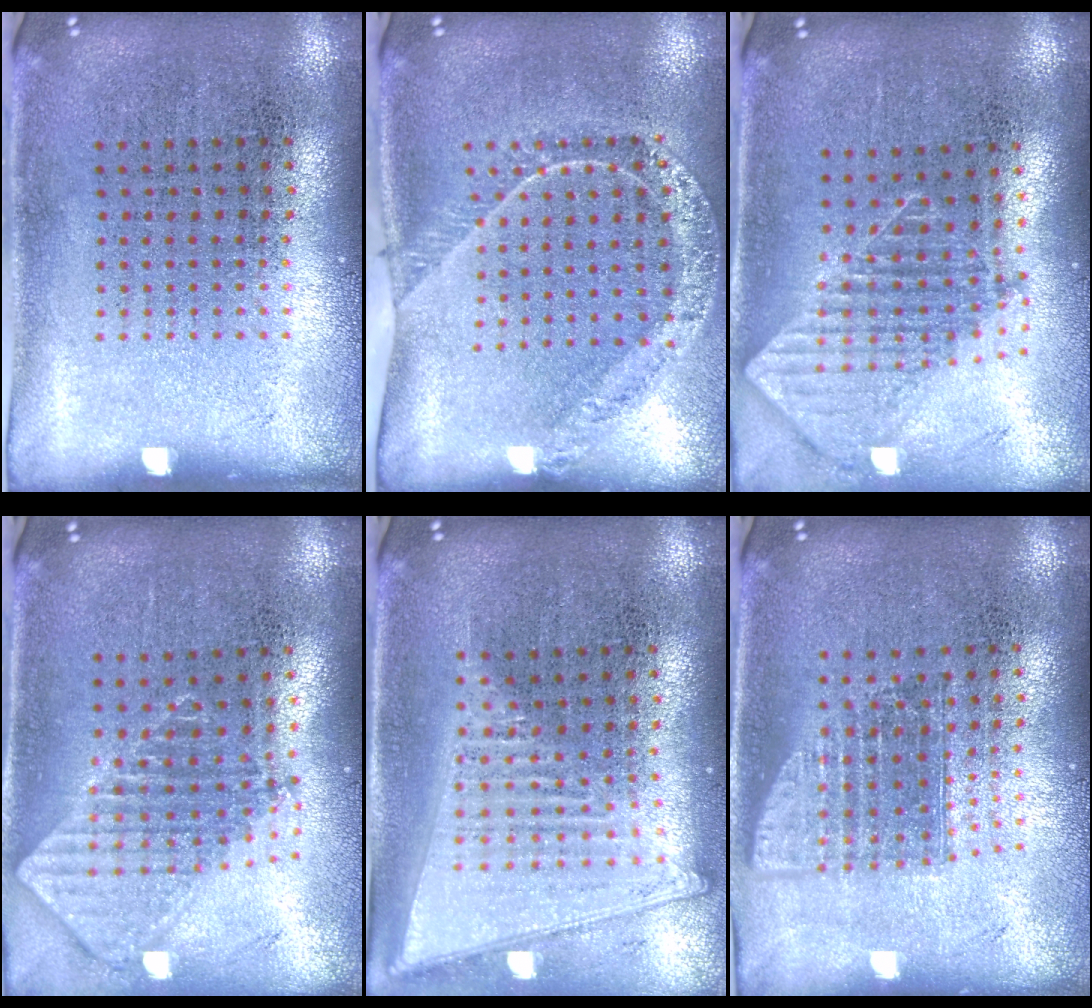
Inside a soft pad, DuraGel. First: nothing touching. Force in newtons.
{"total": 1.4, "press": 1.4, "slide": 0.0}
{"total": 1.9, "press": 1.5, "slide": 1.2}
{"total": 1.9, "press": 1.5, "slide": 1.2}
{"total": 2.0, "press": 1.7, "slide": 1.0}
{"total": 1.5, "press": 1.1, "slide": 0.9}